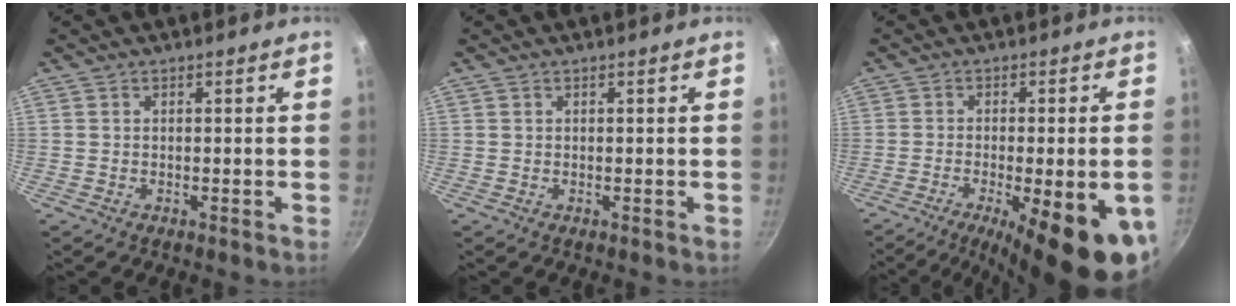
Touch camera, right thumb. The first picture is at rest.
{"total": 0.0}
{"total": 18.8, "force": [-7.2, 5.5, 16.5], "torque": [-0.206, -0.001, -0.093]}